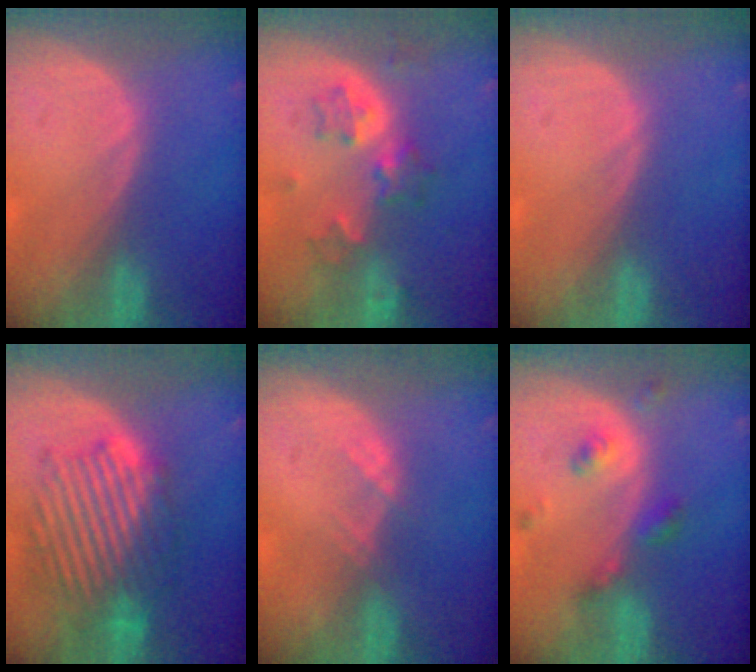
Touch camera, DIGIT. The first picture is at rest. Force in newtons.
{"total": 6.4, "press": 5.7, "slide": 3.0}
{"total": 0.0}
{"total": 10.2, "press": 10.2, "slide": 0.4}
{"total": 1.5, "press": 1.3, "slide": 0.8}
{"total": 4.8, "press": 4.3, "slide": 2.1}